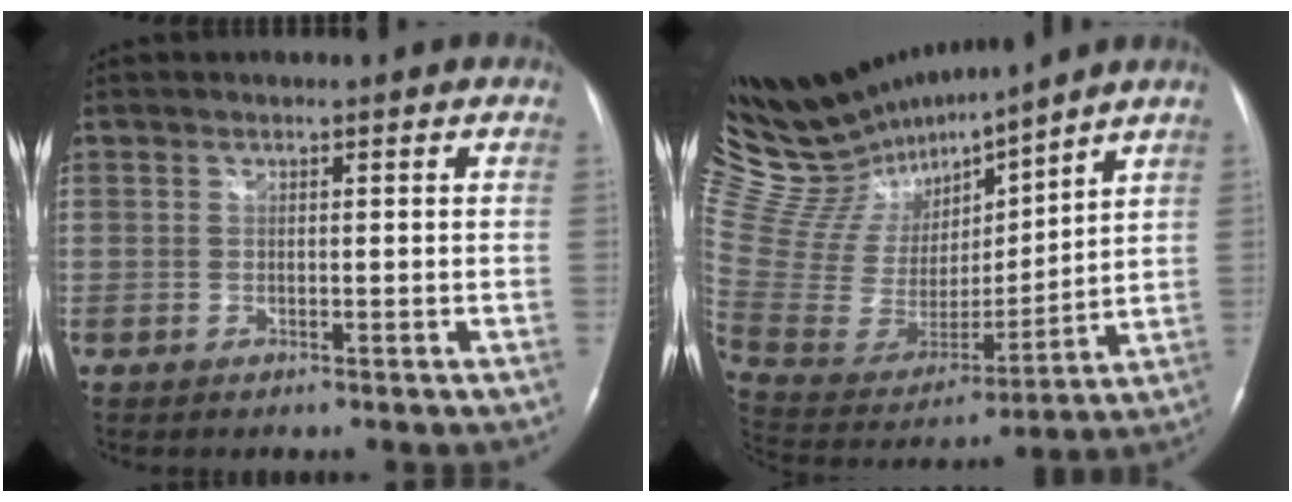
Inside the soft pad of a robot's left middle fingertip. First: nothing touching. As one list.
[{"total": 20.8, "force": [18.7, 3.6, 8.4], "torque": [-0.170, -0.003, 0.348]}]